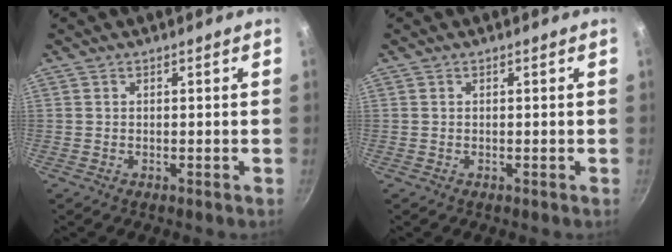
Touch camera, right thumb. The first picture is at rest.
{"total": 0.0}